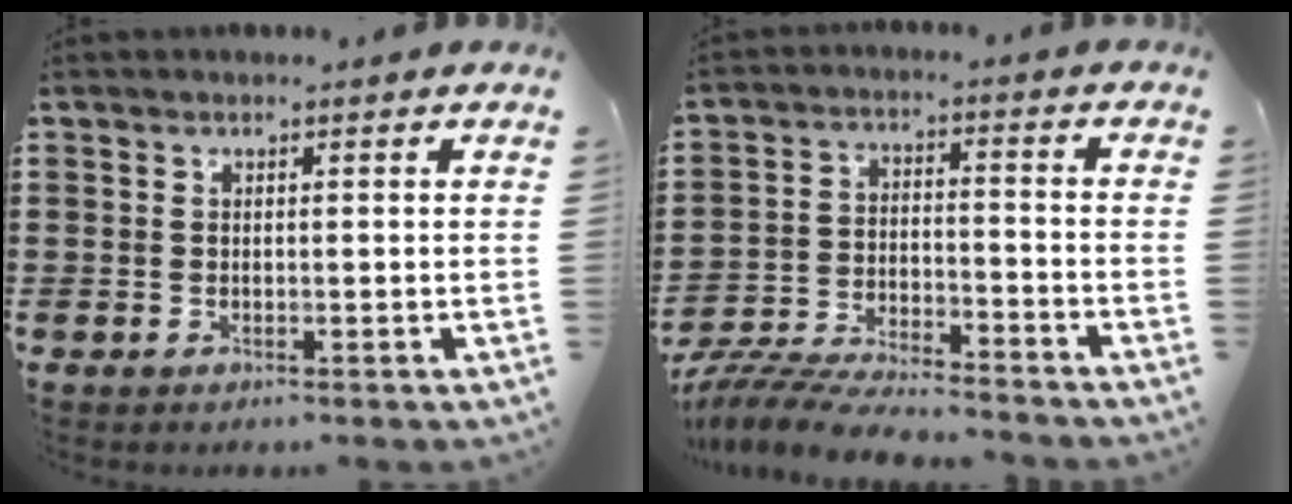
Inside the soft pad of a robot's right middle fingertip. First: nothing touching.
{"total": 7.5, "force": [-7.2, 0.4, 1.8], "torque": [-0.040, 0.001, -0.142]}